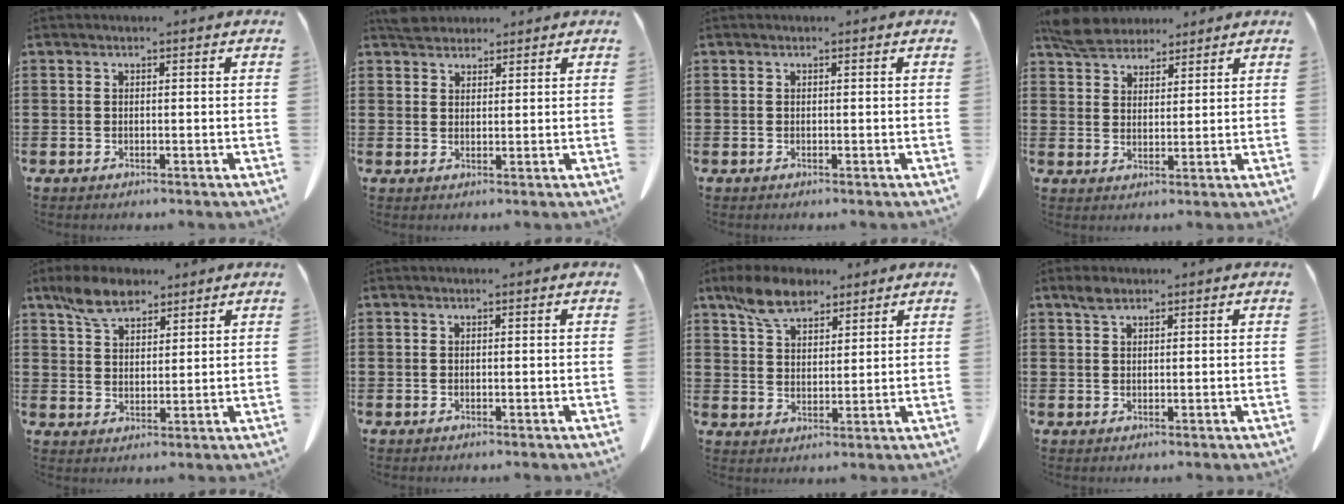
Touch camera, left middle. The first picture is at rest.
{"total": 2.7, "force": [2.5, 0.9, 0.4], "torque": [-0.015, 0.005, 0.049]}
{"total": 0.0}
{"total": 5.7, "force": [5.0, 2.2, 1.4], "torque": [-0.037, -0.009, 0.095]}
{"total": 6.5, "force": [4.9, 3.0, 3.1], "torque": [-0.078, 0.002, 0.093]}
{"total": 0.0}
{"total": 7.5, "force": [5.7, 3.3, 3.7], "torque": [-0.090, 0.001, 0.108]}
{"total": 2.2, "force": [1.5, 1.0, 1.3], "torque": [-0.030, 0.003, 0.028]}